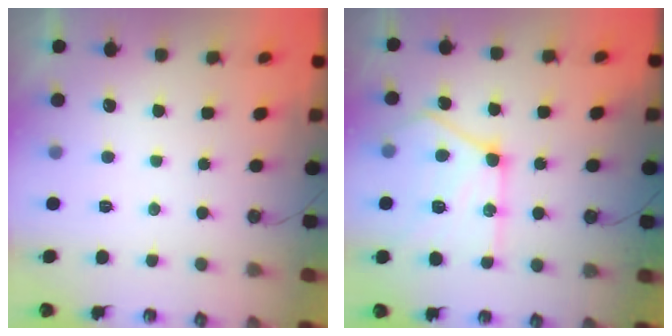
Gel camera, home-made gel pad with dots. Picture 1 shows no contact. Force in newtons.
{"total": 19.2, "press": 19.1, "slide": 1.7}